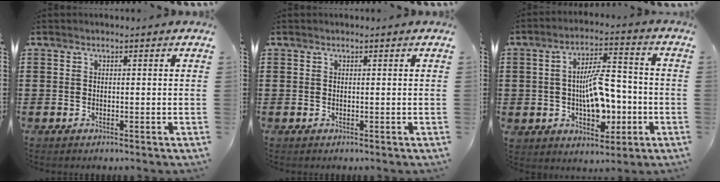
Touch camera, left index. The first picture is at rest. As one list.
[{"total": 0.0}, {"total": 9.4, "force": [-1.4, 5.1, 7.7], "torque": [-0.131, 0.011, -0.028]}]